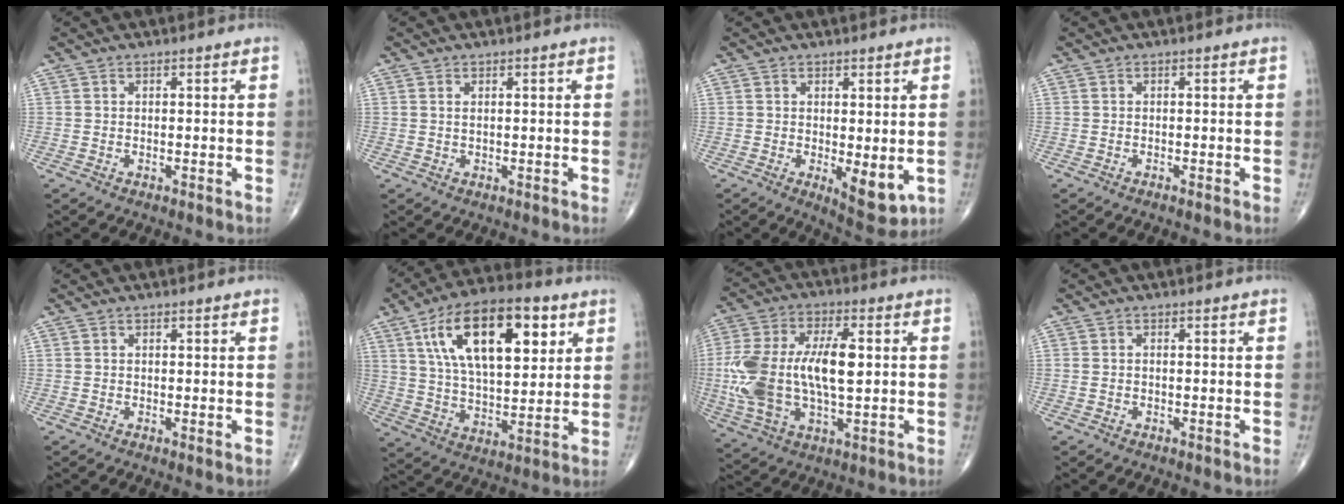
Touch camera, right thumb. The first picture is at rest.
{"total": 0.6, "force": [0.3, 0.2, 0.5], "torque": [-0.015, 0.001, 0.006]}
{"total": 6.5, "force": [-0.9, 2.5, 5.9], "torque": [-0.077, -0.020, -0.005]}
{"total": 0.6, "force": [-0.5, 0.0, 0.4], "torque": [-0.011, -0.001, -0.006]}
{"total": 0.5, "force": [0.1, 0.1, 0.5], "torque": [-0.014, -0.004, 0.000]}
{"total": 21.6, "force": [8.4, 10.0, 17.2], "torque": [-0.264, -0.018, 0.140]}
{"total": 19.5, "force": [0.6, 9.4, 17.0], "torque": [-0.364, 0.009, 0.012]}
{"total": 0.6, "force": [-0.2, 0.3, 0.5], "torque": [-0.015, 0.001, -0.003]}